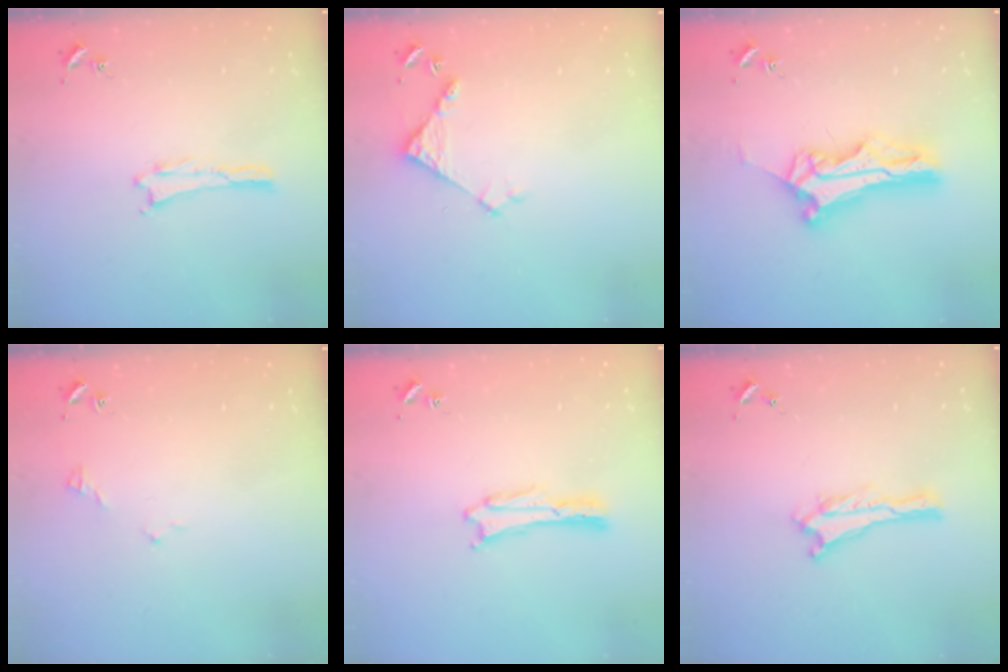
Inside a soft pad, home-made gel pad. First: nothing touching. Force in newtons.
{"total": 3.8, "press": 3.8, "slide": 0.3}
{"total": 9.9, "press": 9.9, "slide": 0.8}
{"total": 2.9, "press": 2.9, "slide": 0.3}
{"total": 1.1, "press": 1.1, "slide": 0.0}
{"total": 0.0}